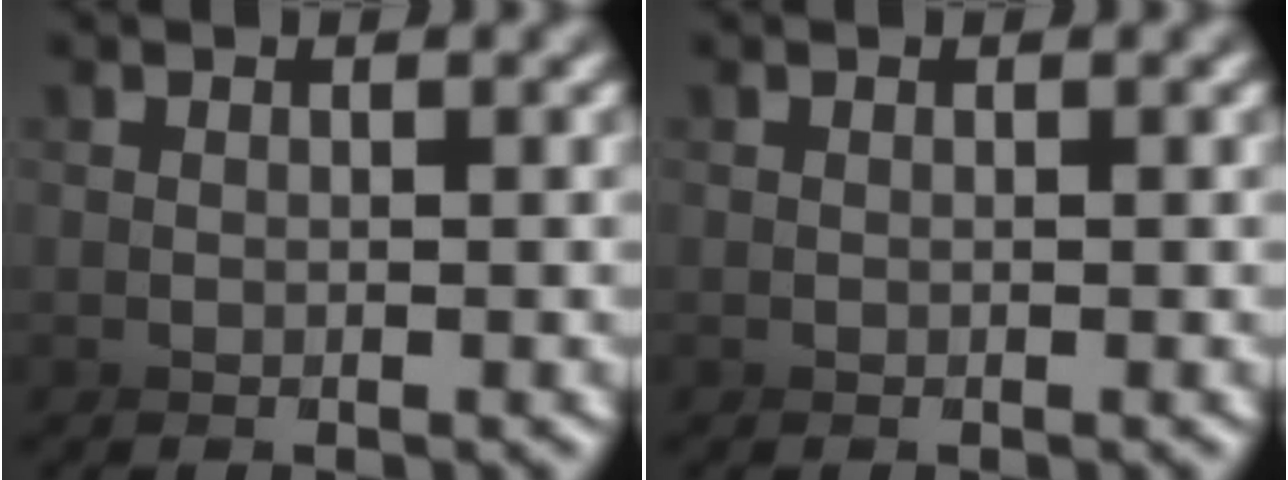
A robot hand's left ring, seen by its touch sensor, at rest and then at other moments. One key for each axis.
{"total": 0.0}